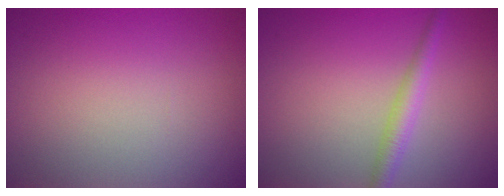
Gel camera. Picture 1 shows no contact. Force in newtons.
{"total": 2.3, "press": 2.3, "slide": 0.0}